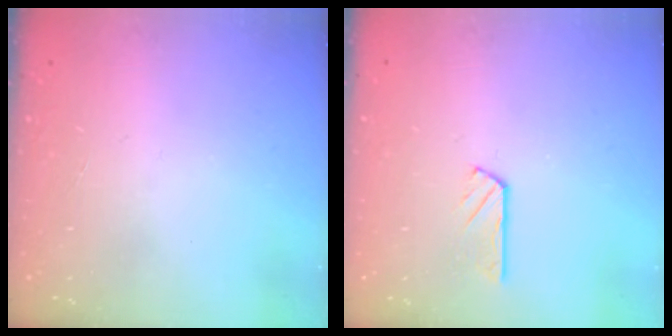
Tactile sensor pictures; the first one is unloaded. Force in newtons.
{"total": 2.7, "press": 2.7, "slide": 0.3}